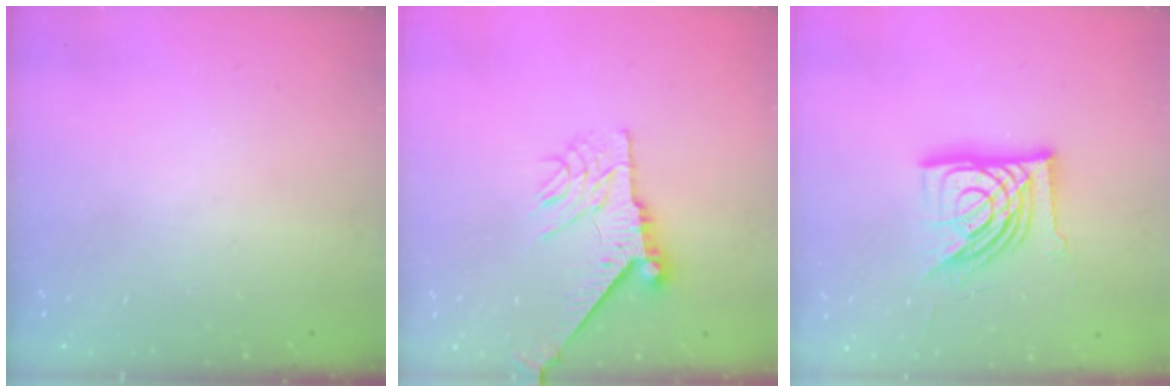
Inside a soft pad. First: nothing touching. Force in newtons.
{"total": 9.3, "press": 9.2, "slide": 1.1}
{"total": 16.7, "press": 16.6, "slide": 1.9}